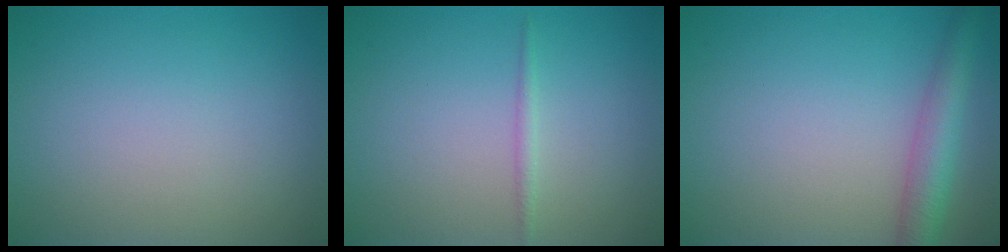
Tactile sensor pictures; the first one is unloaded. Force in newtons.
{"total": 0.9, "press": 0.9, "slide": 0.0}
{"total": 4.0, "press": 4.0, "slide": 0.2}